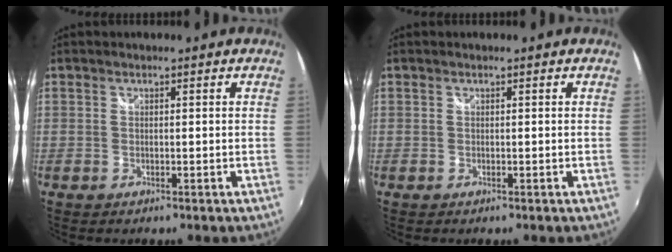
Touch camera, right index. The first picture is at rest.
{"total": 0.0}